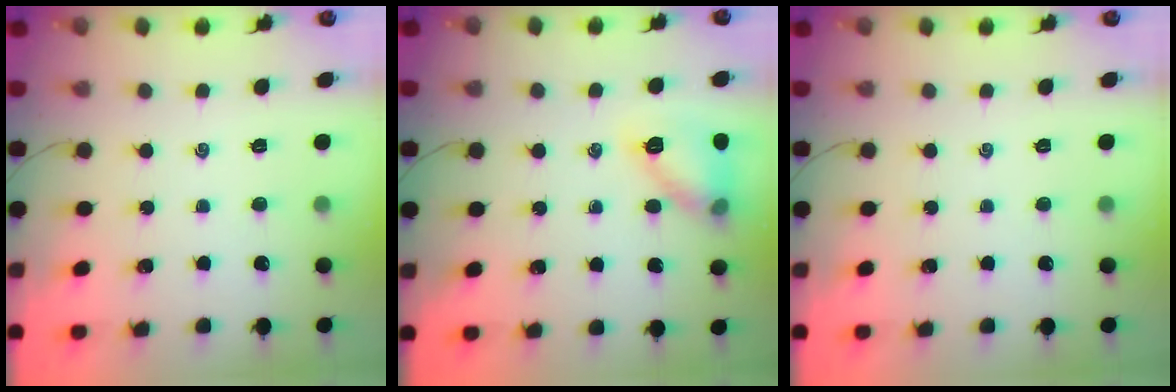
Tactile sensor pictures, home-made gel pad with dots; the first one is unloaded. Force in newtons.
{"total": 11.9, "press": 11.9, "slide": 0.6}
{"total": 0.0}